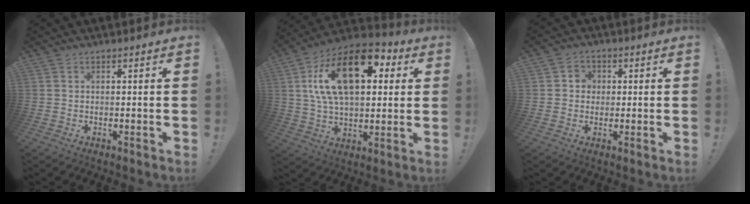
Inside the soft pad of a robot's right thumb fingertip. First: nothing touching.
{"total": 21.6, "force": [7.0, 11.6, 16.8], "torque": [-0.289, -0.018, 0.115]}
{"total": 3.9, "force": [0.1, 3.7, 1.2], "torque": [-0.014, 0.005, 0.000]}